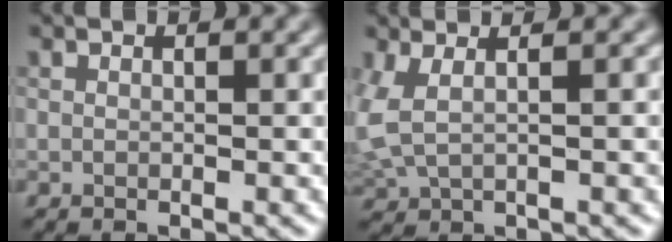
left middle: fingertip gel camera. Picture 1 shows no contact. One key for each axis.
{"total": 3.3, "fx": 0.6, "fy": 1.4, "fz": 2.9, "tx": -0.069, "ty": 0.002, "tz": 0.021}